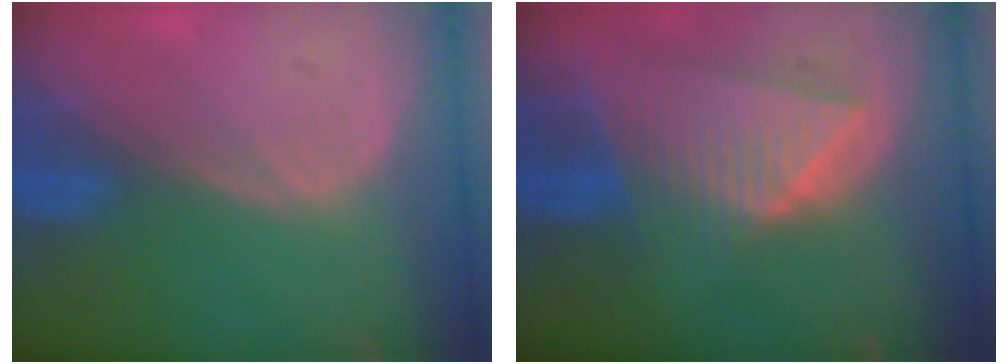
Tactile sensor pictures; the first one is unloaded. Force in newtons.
{"total": 9.2, "press": 8.2, "slide": 4.2}